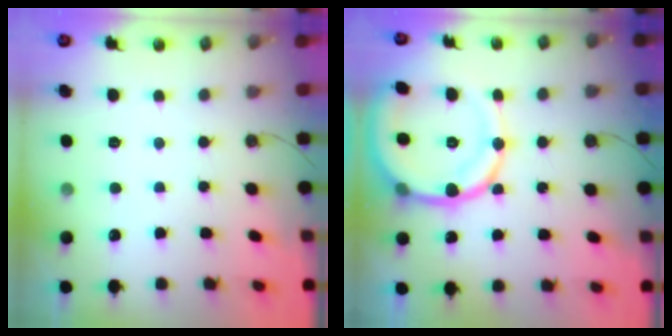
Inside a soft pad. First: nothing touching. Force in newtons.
{"total": 18.9, "press": 18.6, "slide": 3.3}